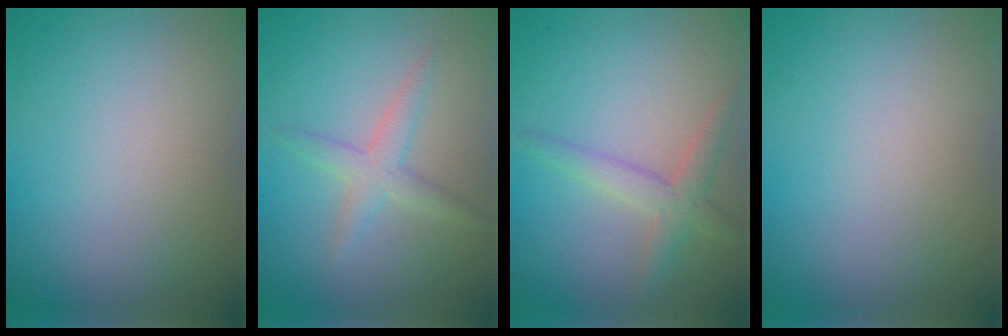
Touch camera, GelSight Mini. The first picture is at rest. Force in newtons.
{"total": 2.4, "press": 2.4, "slide": 0.0}
{"total": 2.6, "press": 2.6, "slide": 0.2}
{"total": 0.0}